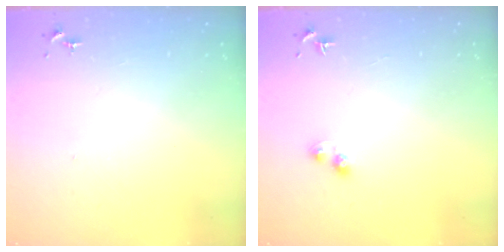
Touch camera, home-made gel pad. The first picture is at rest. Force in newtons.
{"total": 3.6, "press": 3.5, "slide": 0.4}